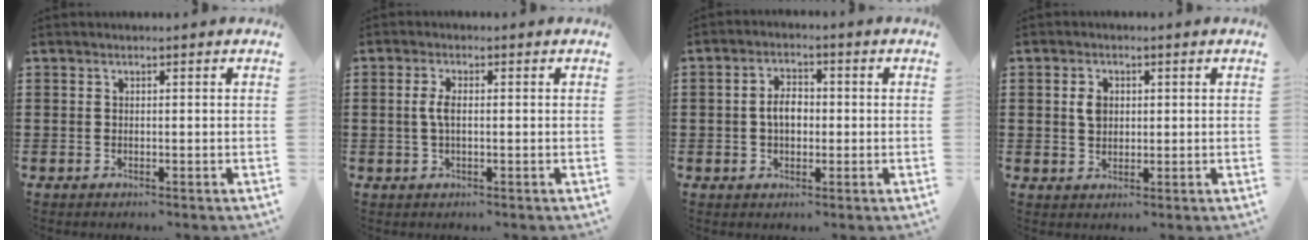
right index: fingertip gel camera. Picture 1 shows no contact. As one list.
[{"total": 2.7, "force": [0.0, 1.0, 2.6], "torque": [-0.064, -0.004, -0.006]}, {"total": 3.9, "force": [-0.2, 2.4, 3.1], "torque": [-0.053, 0.006, -0.009]}, {"total": 2.8, "force": [0.6, 2.0, 1.9], "torque": [-0.044, 0.009, 0.010]}]